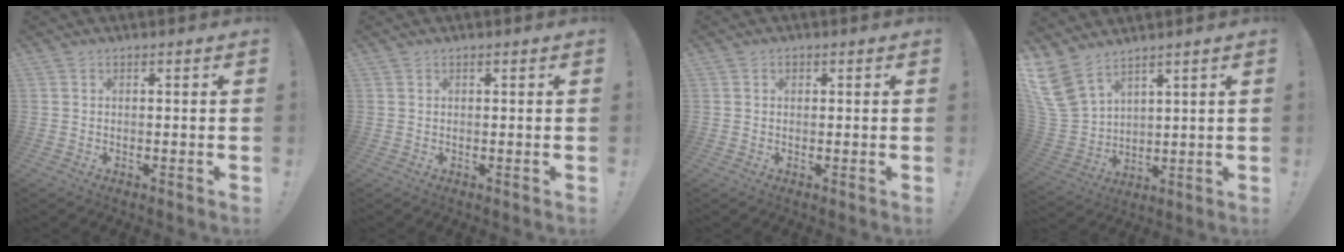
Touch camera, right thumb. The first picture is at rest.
{"total": 0.0}
{"total": 0.7, "force": [0.2, 0.7, 0.2], "torque": [0.001, 0.000, 0.002]}
{"total": 10.0, "force": [7.3, 4.9, 4.7], "torque": [-0.100, -0.049, 0.144]}